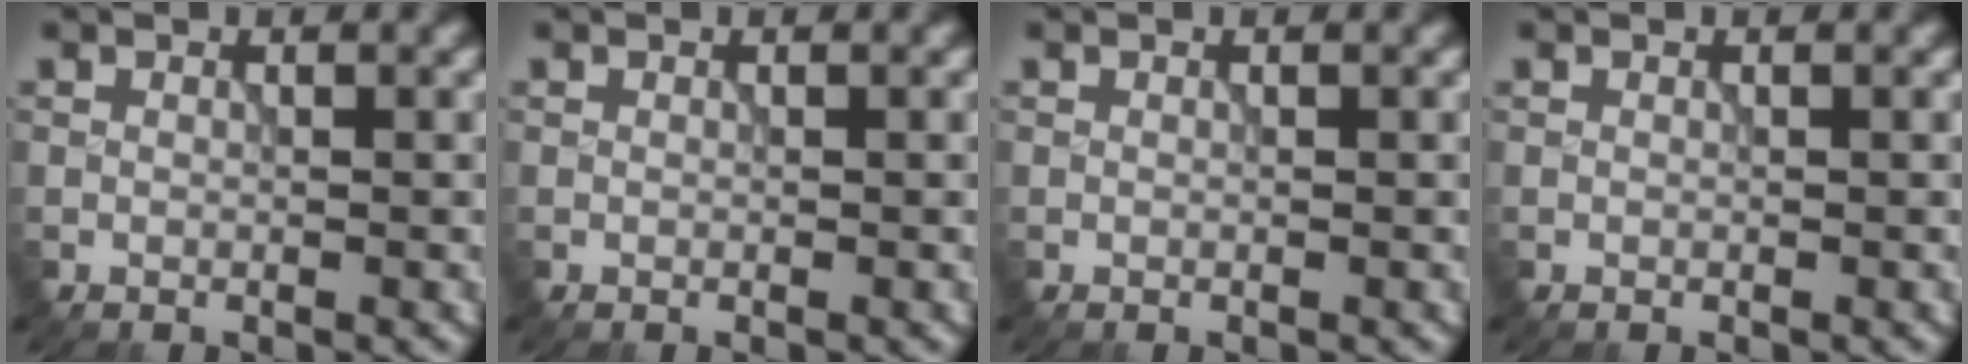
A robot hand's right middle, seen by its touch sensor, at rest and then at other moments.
{"total": 0.0}
{"total": 0.0}
{"total": 0.0}